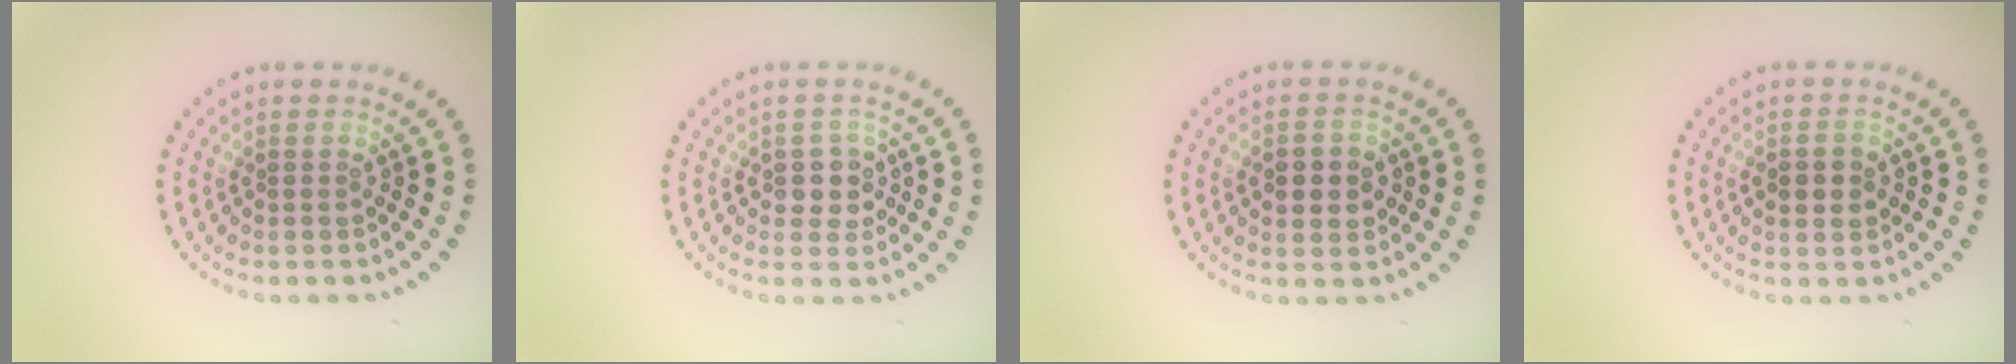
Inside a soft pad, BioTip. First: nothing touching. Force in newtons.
{"total": 2.3, "press": 2.0, "slide": 1.0}
{"total": 3.0, "press": 3.0, "slide": 0.3}
{"total": 3.0, "press": 3.0, "slide": 0.0}